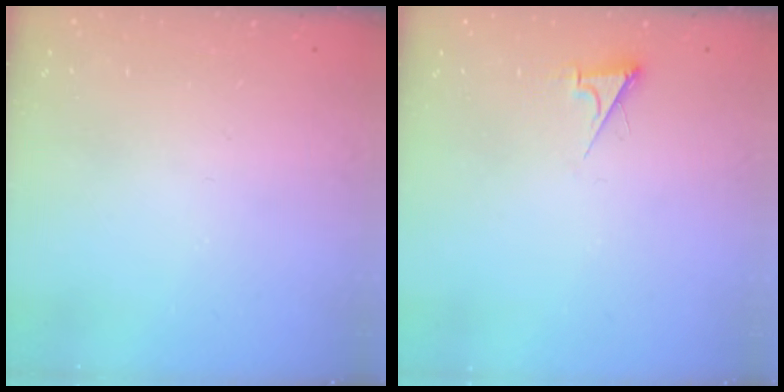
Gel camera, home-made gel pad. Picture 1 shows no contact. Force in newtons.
{"total": 3.4, "press": 3.4, "slide": 0.4}